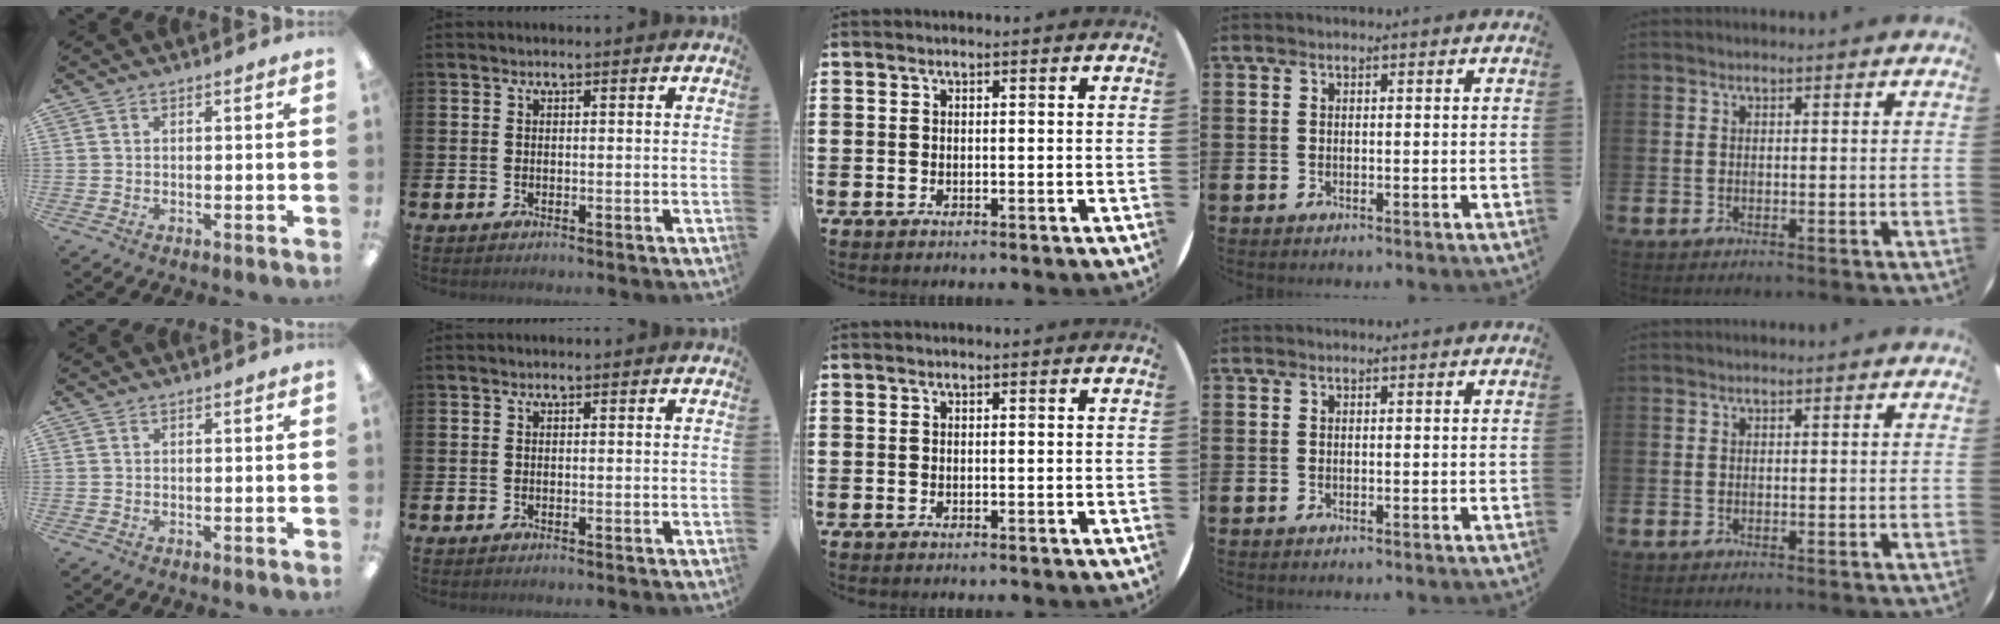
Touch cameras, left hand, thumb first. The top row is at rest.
{}